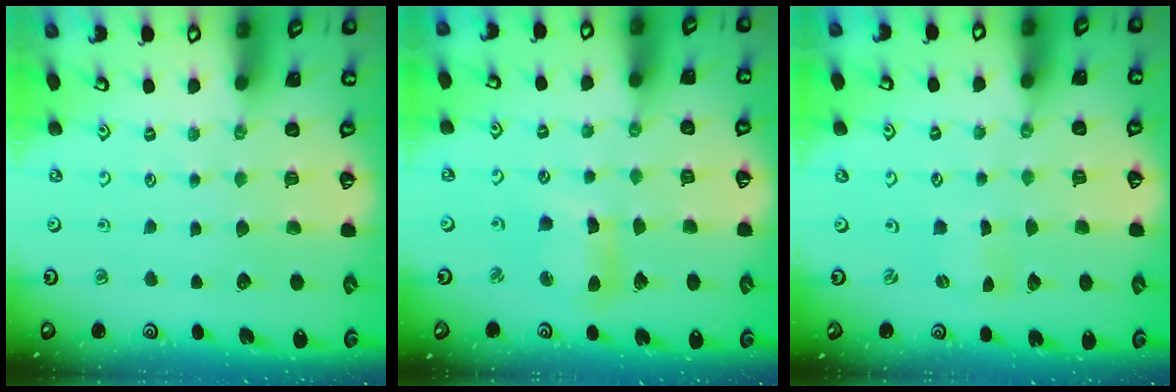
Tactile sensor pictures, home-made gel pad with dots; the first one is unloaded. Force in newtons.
{"total": 9.0, "press": 8.9, "slide": 1.4}
{"total": 0.0}